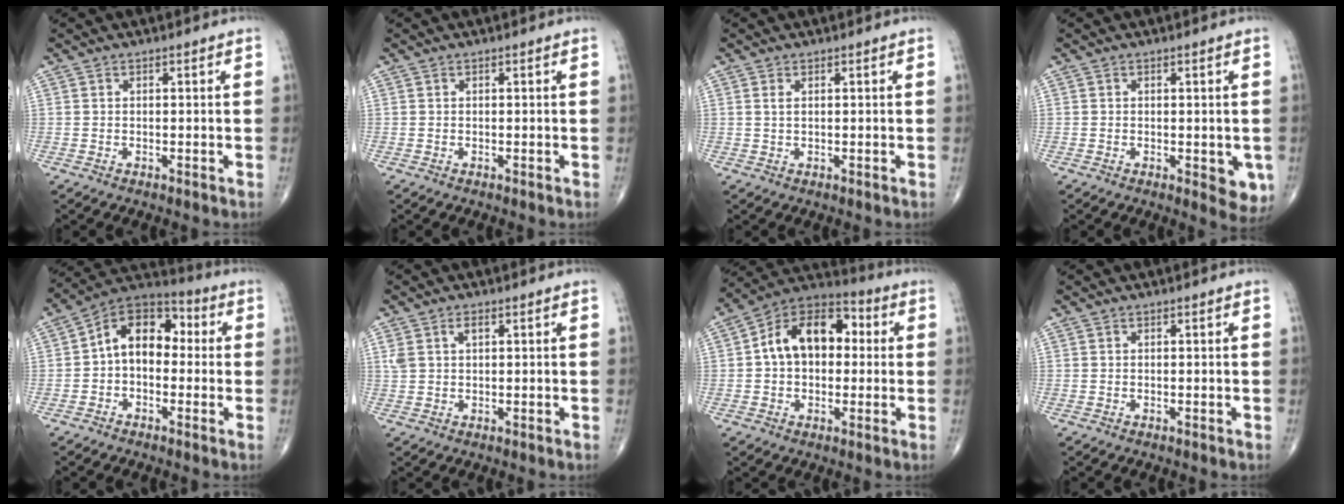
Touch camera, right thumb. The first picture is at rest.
{"total": 0.0}
{"total": 1.0, "force": [0.4, 0.3, 0.9], "torque": [-0.023, 0.005, 0.012]}
{"total": 4.9, "force": [-1.1, 2.3, 4.2], "torque": [-0.030, -0.007, -0.011]}
{"total": 11.7, "force": [0.2, 7.9, 8.6], "torque": [-0.107, 0.038, -0.017]}
{"total": 3.0, "force": [1.3, 1.6, 2.3], "torque": [-0.053, 0.008, 0.030]}
{"total": 15.3, "force": [1.8, 10.1, 11.3], "torque": [-0.152, 0.037, 0.016]}
{"total": 0.0}